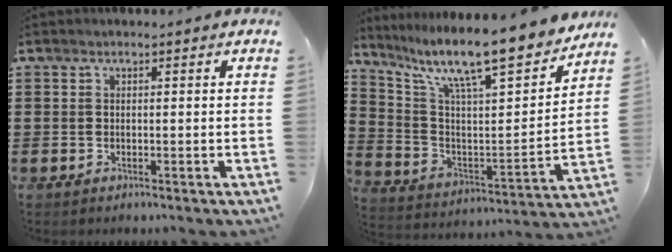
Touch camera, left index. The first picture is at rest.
{"total": 12.2, "force": [9.9, 1.6, 6.9], "torque": [-0.158, -0.071, 0.160]}